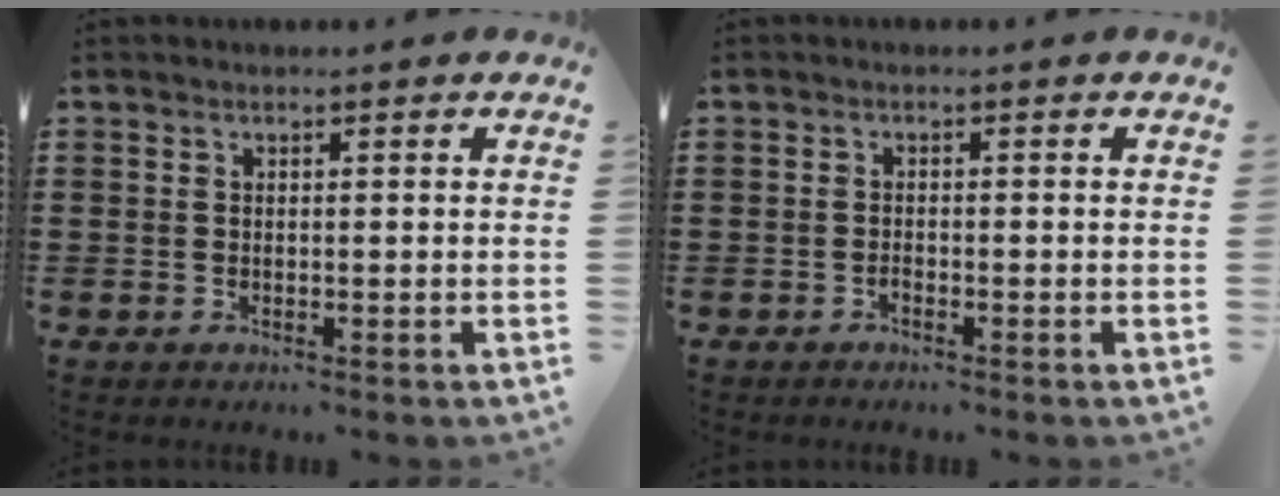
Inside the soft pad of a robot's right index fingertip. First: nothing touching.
{"total": 0.8, "force": [-0.7, 0.1, 0.3], "torque": [-0.009, -0.003, -0.013]}